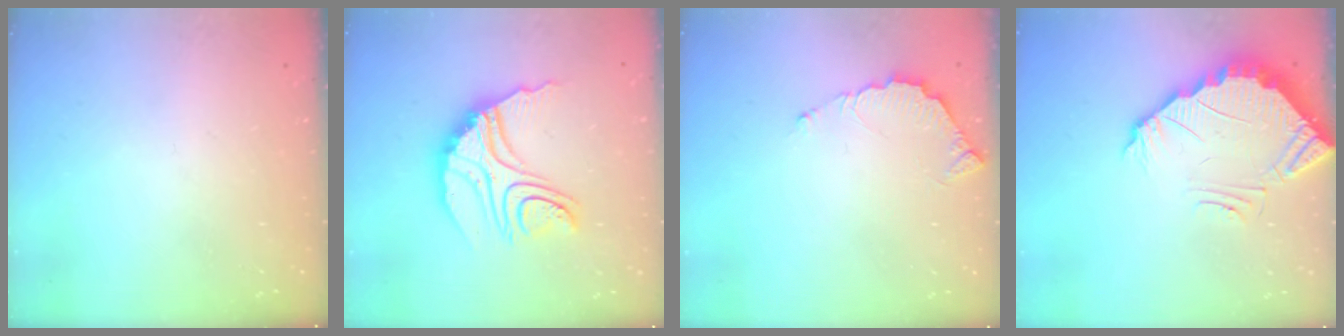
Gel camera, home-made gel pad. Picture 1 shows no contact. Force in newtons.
{"total": 14.9, "press": 14.9, "slide": 1.4}
{"total": 5.5, "press": 5.5, "slide": 0.3}
{"total": 4.0, "press": 4.0, "slide": 0.2}